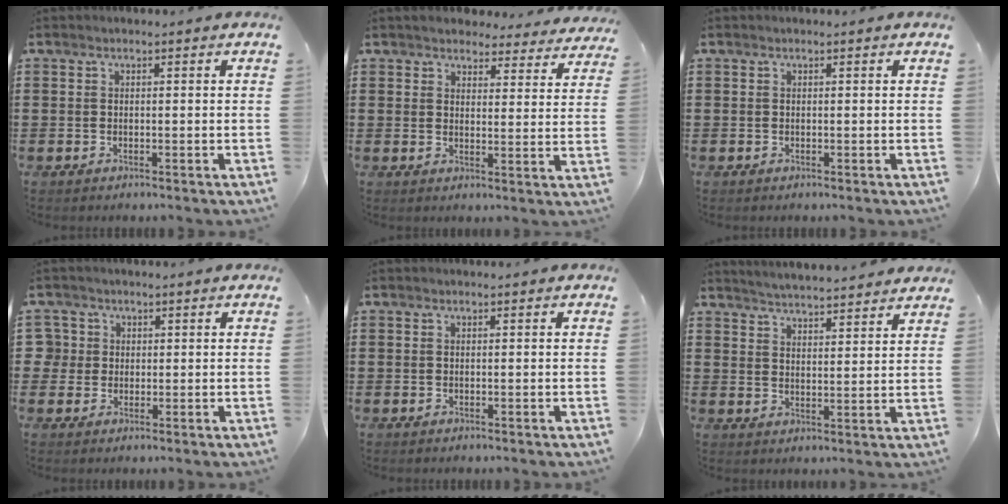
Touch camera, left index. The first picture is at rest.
{"total": 3.8, "force": [3.8, 0.4, 0.3], "torque": [-0.014, -0.020, 0.065]}
{"total": 0.0}
{"total": 3.2, "force": [0.7, 3.1, 0.0], "torque": [-0.019, 0.012, 0.011]}
{"total": 0.0}
{"total": 4.1, "force": [4.0, -0.6, 0.1], "torque": [-0.017, -0.023, 0.070]}